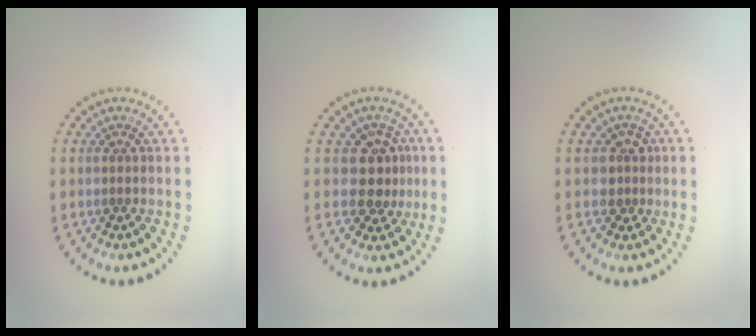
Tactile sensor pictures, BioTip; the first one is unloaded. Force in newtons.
{"total": 3.2, "press": 2.8, "slide": 1.5}
{"total": 1.8, "press": 1.5, "slide": 1.0}